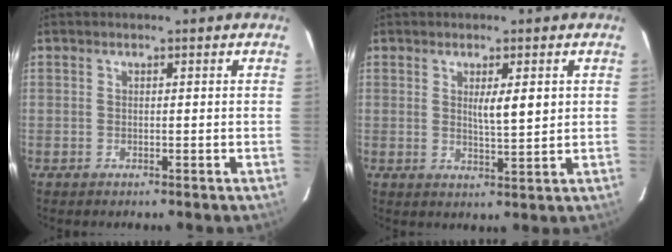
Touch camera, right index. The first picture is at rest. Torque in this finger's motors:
{"motor_torque": [0.33, 0.30, 0.10, 0.07]}